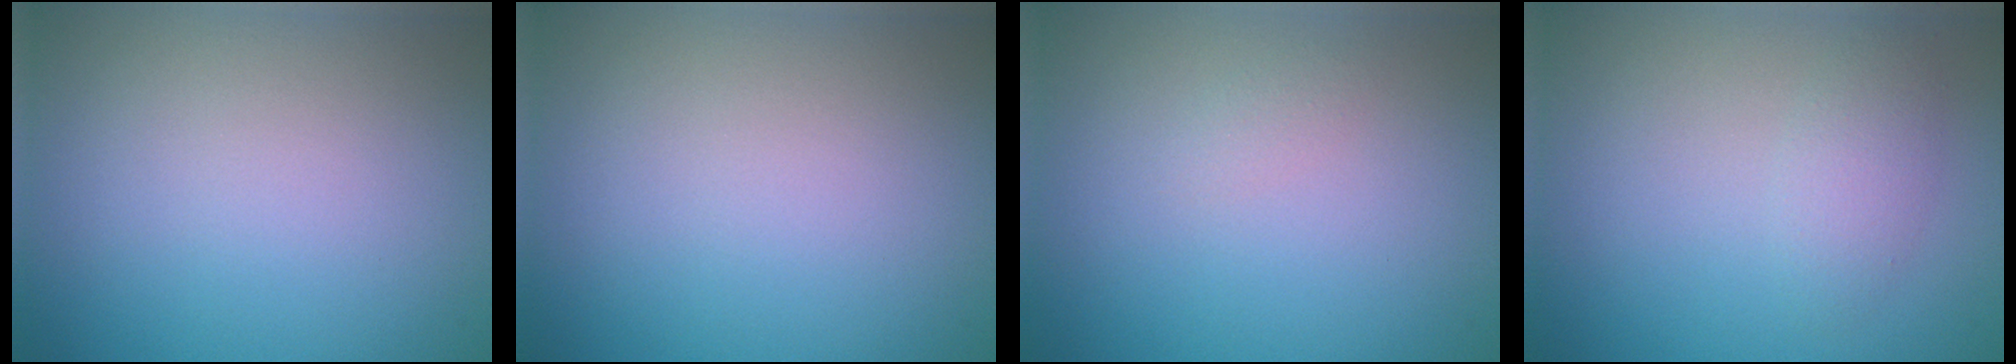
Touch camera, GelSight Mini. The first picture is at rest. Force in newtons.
{"total": 0.0}
{"total": 0.6, "press": 0.6, "slide": 0.0}
{"total": 1.8, "press": 1.8, "slide": 0.1}